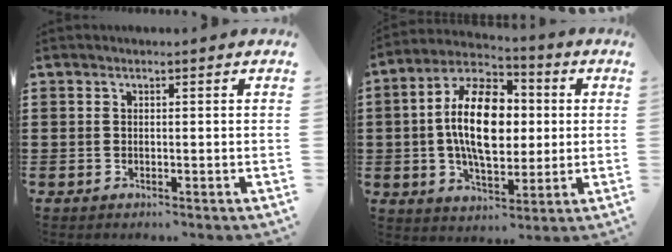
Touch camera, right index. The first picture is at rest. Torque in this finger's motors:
{"motor_torque": [2.14, 0.00, 1.05, 0.21]}